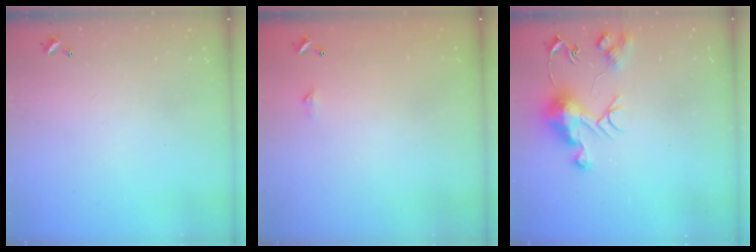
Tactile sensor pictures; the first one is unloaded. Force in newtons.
{"total": 2.3, "press": 2.3, "slide": 0.4}
{"total": 10.6, "press": 10.6, "slide": 0.9}